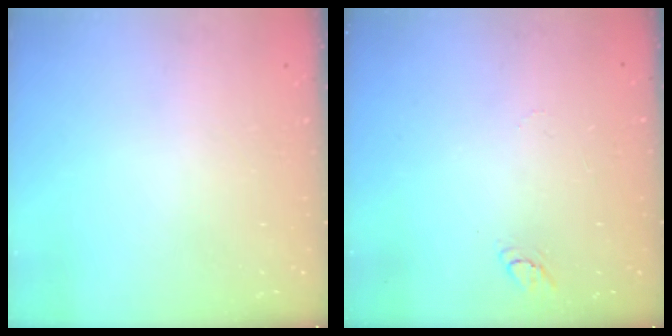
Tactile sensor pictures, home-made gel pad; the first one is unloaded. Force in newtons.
{"total": 3.6, "press": 3.6, "slide": 0.3}